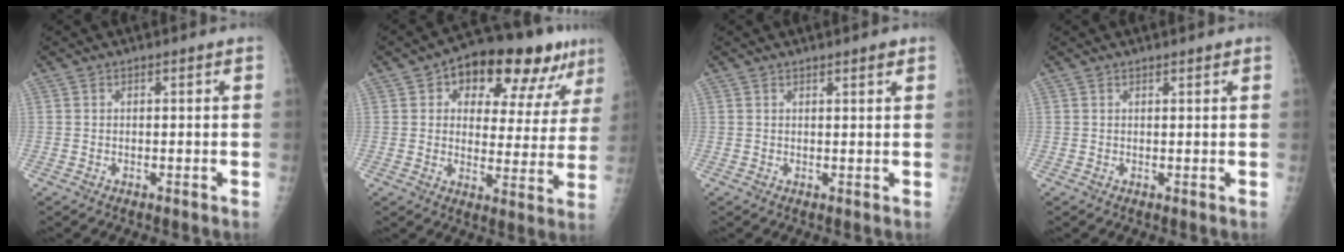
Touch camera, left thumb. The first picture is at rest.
{"total": 18.7, "force": [10.1, 9.6, 12.5], "torque": [-0.117, -0.005, 0.141]}
{"total": 1.7, "force": [1.2, 0.3, 1.1], "torque": [-0.012, -0.007, 0.016]}
{"total": 1.0, "force": [0.8, 0.2, 0.5], "torque": [-0.005, -0.004, 0.012]}